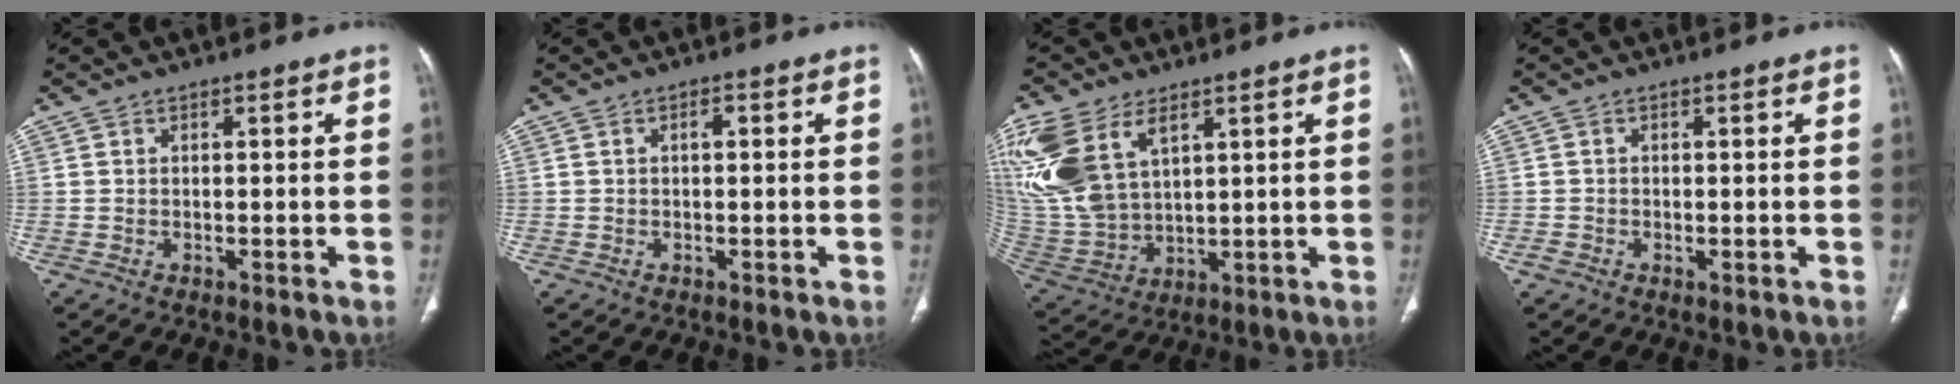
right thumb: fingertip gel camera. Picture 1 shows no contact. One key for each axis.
{"total": 1.1, "fx": 0.1, "fy": 0.6, "fz": 0.9, "tx": -0.014, "ty": 0.004, "tz": 0.000}
{"total": 19.7, "fx": 9.0, "fy": 11.5, "fz": 13.2, "tx": -0.312, "ty": -0.014, "tz": 0.192}
{"total": 1.3, "fx": -0.4, "fy": 1.0, "fz": 0.8, "tx": -0.011, "ty": 0.001, "tz": -0.006}